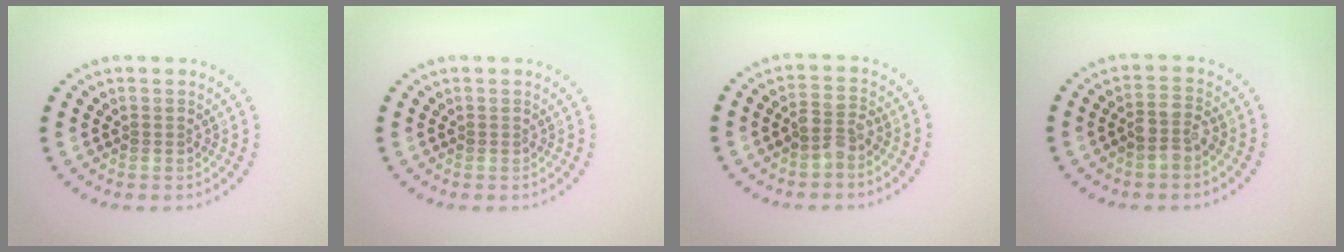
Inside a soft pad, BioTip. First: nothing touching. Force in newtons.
{"total": 0.0}
{"total": 2.4, "press": 2.2, "slide": 0.8}
{"total": 2.2, "press": 2.0, "slide": 1.0}